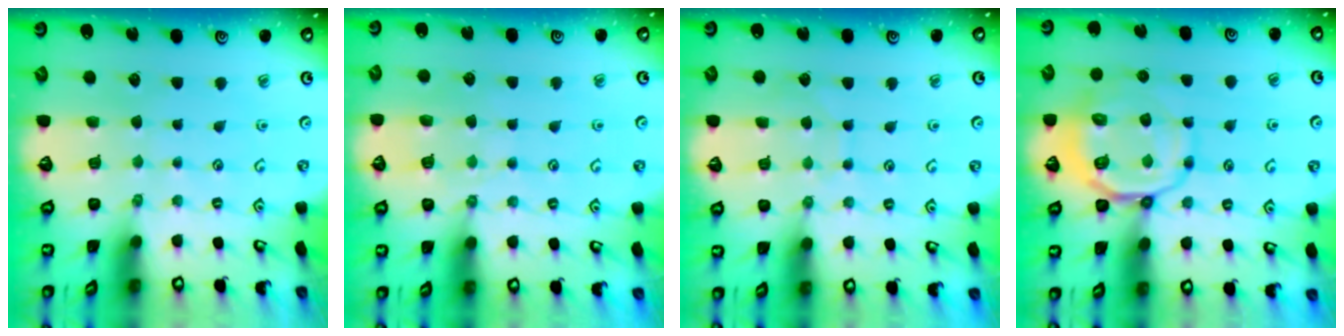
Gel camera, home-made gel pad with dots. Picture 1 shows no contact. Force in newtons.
{"total": 5.5, "press": 5.5, "slide": 0.9}
{"total": 5.0, "press": 5.0, "slide": 0.5}
{"total": 11.3, "press": 11.1, "slide": 2.3}